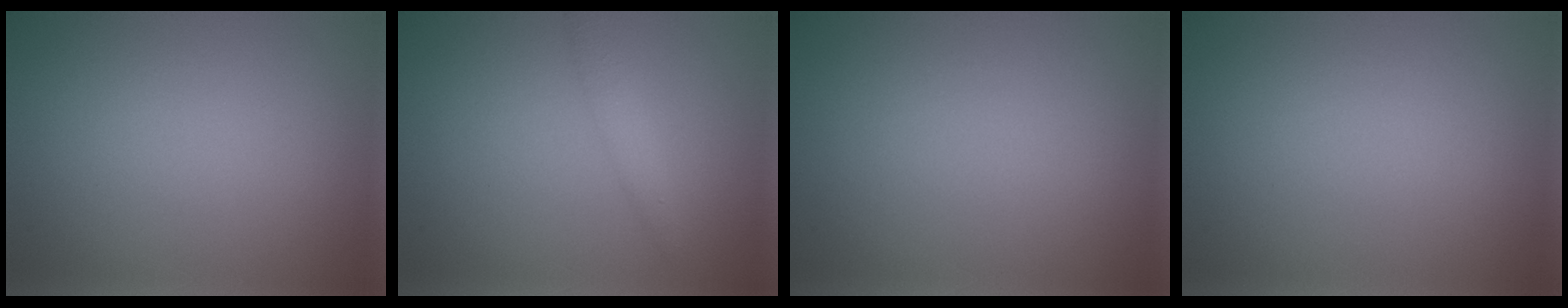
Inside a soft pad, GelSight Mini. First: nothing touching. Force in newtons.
{"total": 1.6, "press": 1.6, "slide": 0.0}
{"total": 0.0}
{"total": 0.0}